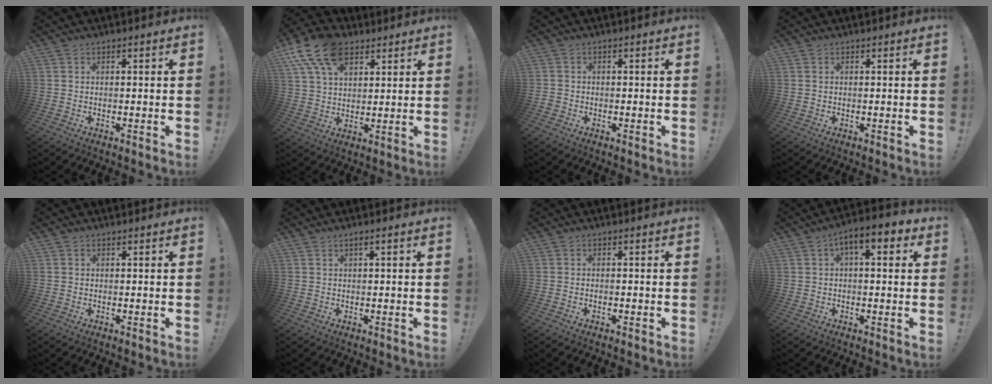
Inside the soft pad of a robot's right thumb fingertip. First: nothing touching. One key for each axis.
{"total": 14.8, "fx": 8.2, "fy": 8.8, "fz": 8.5, "tx": -0.161, "ty": -0.028, "tz": 0.153}
{"total": 1.1, "fx": -0.7, "fy": 0.8, "fz": 0.4, "tx": -0.005, "ty": 0.004, "tz": -0.013}
{"total": 0.5, "fx": 0.3, "fy": 0.3, "fz": 0.4, "tx": -0.008, "ty": 0.000, "tz": 0.006}
{"total": 0.0}
{"total": 1.5, "fx": 0.6, "fy": 0.0, "fz": 1.4, "tx": -0.019, "ty": -0.003, "tz": 0.008}
{"total": 0.5, "fx": -0.3, "fy": 0.3, "fz": 0.3, "tx": -0.005, "ty": 0.001, "tz": -0.006}
{"total": 7.5, "fx": 2.8, "fy": 2.8, "fz": 6.4, "tx": -0.088, "ty": -0.011, "tz": 0.045}